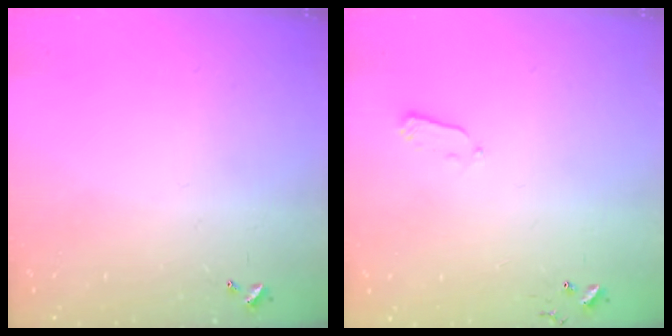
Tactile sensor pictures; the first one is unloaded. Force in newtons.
{"total": 4.0, "press": 3.9, "slide": 1.0}